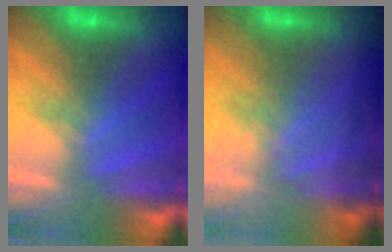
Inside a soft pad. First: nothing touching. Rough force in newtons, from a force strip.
{"total": 1.3}